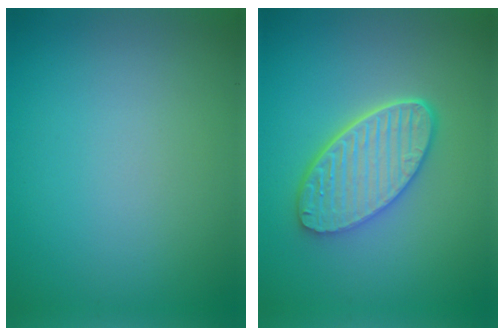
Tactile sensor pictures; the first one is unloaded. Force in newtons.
{"total": 5.6, "press": 4.4, "slide": 3.5}